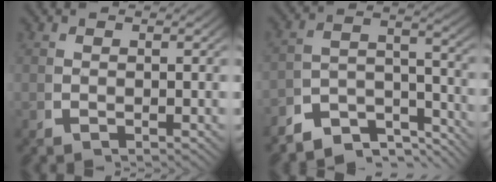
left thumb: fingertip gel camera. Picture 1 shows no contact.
{"total": 6.9, "force": [-4.3, 3.5, 4.1], "torque": [-0.072, -0.022, -0.073]}